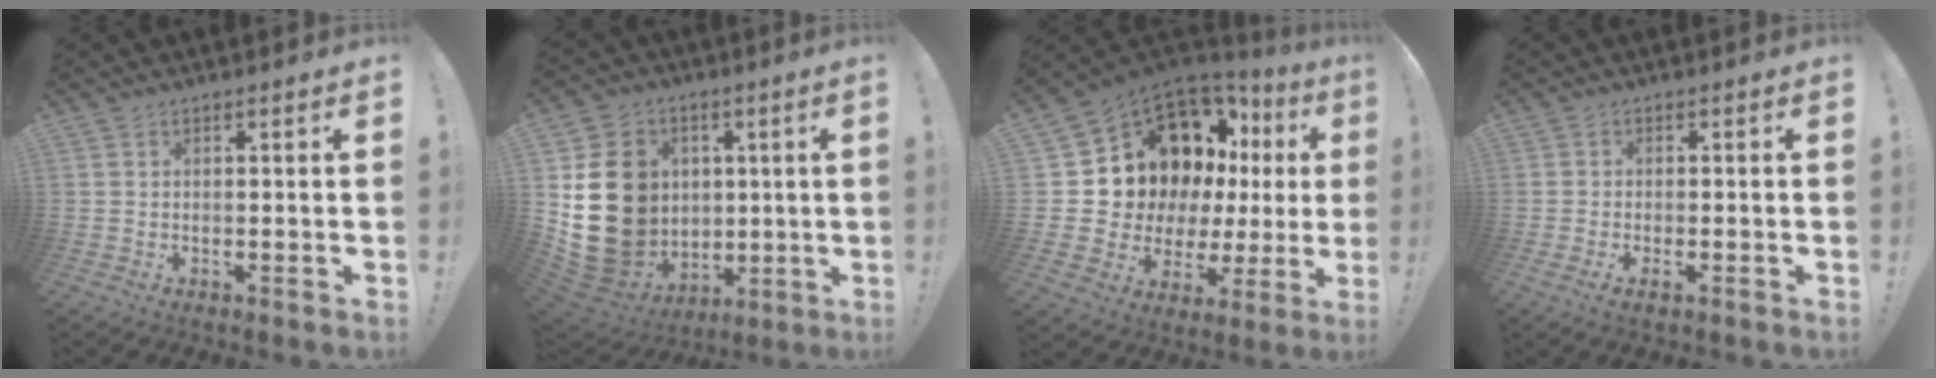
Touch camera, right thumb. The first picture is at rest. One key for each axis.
{"total": 21.0, "fx": 2.4, "fy": 18.2, "fz": 10.1, "tx": -0.177, "ty": -0.003, "tz": 0.085}
{"total": 16.1, "fx": 8.3, "fy": 10.3, "fz": 9.2, "tx": -0.140, "ty": -0.071, "tz": 0.180}
{"total": 1.9, "fx": -0.6, "fy": 0.6, "fz": 1.7, "tx": -0.026, "ty": 0.003, "tz": -0.009}